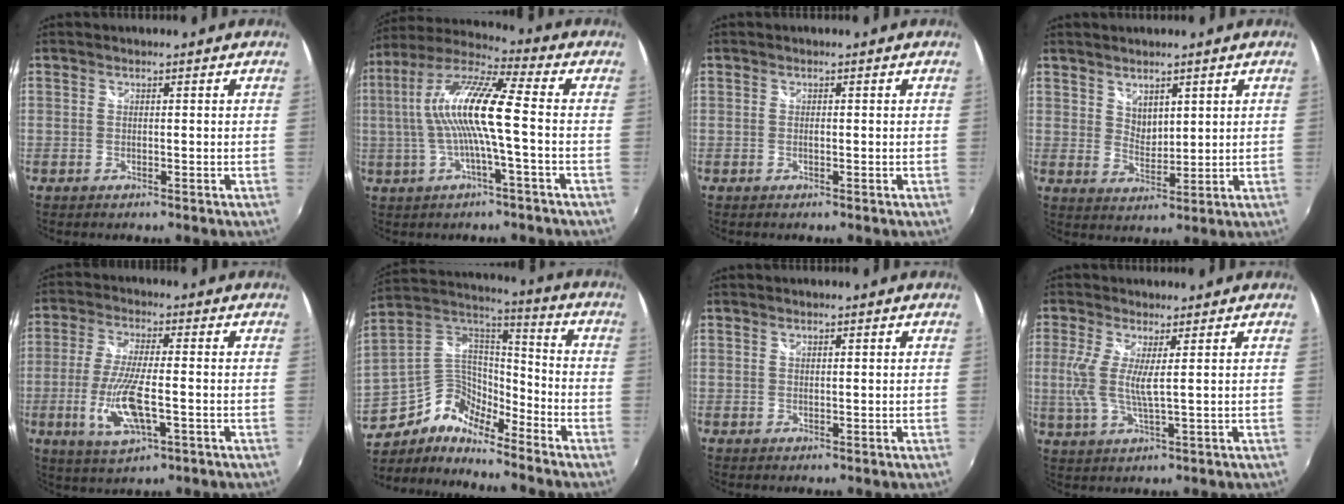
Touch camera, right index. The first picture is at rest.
{"total": 14.0, "force": [-0.8, 1.2, 14.0], "torque": [-0.262, 0.013, -0.019]}
{"total": 0.6, "force": [0.0, 0.2, 0.5], "torque": [-0.010, -0.001, -0.002]}
{"total": 4.0, "force": [2.8, 2.3, 1.8], "torque": [-0.020, 0.000, 0.053]}
{"total": 11.4, "force": [-3.0, 3.2, 10.5], "torque": [-0.216, -0.015, -0.055]}
{"total": 11.0, "force": [-8.4, 5.4, 4.6], "torque": [-0.105, 0.025, -0.176]}
{"total": 0.9, "force": [0.5, 0.3, 0.6], "torque": [-0.010, 0.002, 0.008]}
{"total": 6.2, "force": [0.9, 0.8, 6.1], "torque": [-0.139, -0.009, 0.016]}